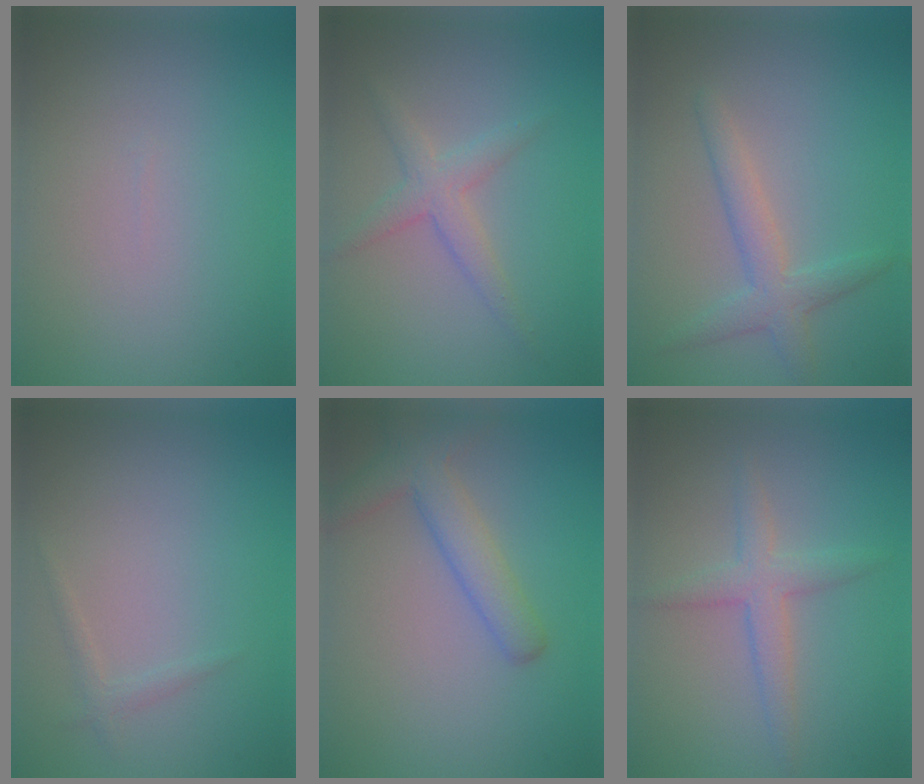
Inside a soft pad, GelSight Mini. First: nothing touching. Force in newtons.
{"total": 2.5, "press": 2.5, "slide": 0.2}
{"total": 3.0, "press": 3.0, "slide": 0.1}
{"total": 0.9, "press": 0.9, "slide": 0.0}
{"total": 3.6, "press": 3.6, "slide": 0.1}
{"total": 2.7, "press": 2.7, "slide": 0.1}